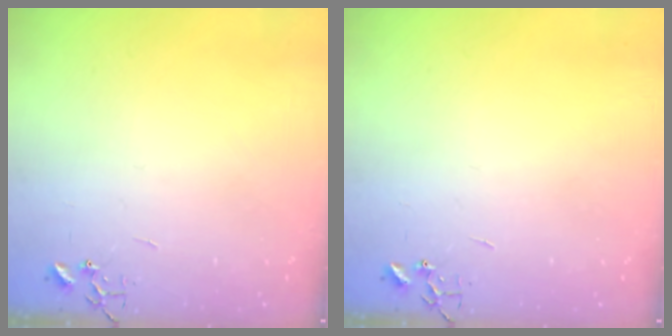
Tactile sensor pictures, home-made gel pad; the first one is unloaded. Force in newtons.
{"total": 0.0}